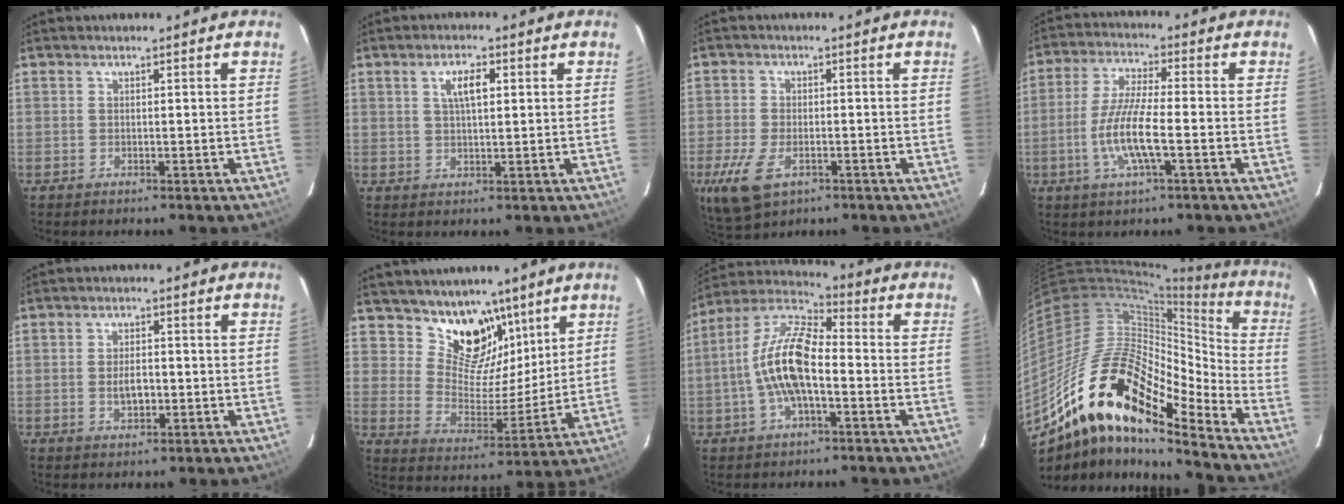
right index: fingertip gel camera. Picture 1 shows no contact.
{"total": 4.2, "force": [1.4, 1.5, 3.7], "torque": [-0.068, 0.008, 0.027]}
{"total": 9.7, "force": [-4.4, 5.2, 6.8], "torque": [-0.167, -0.027, -0.078]}
{"total": 10.0, "force": [-2.9, 1.2, 9.5], "torque": [-0.194, -0.005, -0.057]}
{"total": 3.9, "force": [-0.8, 1.7, 3.4], "torque": [-0.065, -0.001, -0.010]}
{"total": 12.7, "force": [8.6, 7.7, 5.2], "torque": [-0.088, -0.015, 0.154]}
{"total": 13.0, "force": [-2.7, 4.8, 11.8], "torque": [-0.239, 0.009, -0.056]}
{"total": 24.0, "force": [-14.9, 7.8, 17.1], "torque": [-0.298, -0.029, -0.288]}